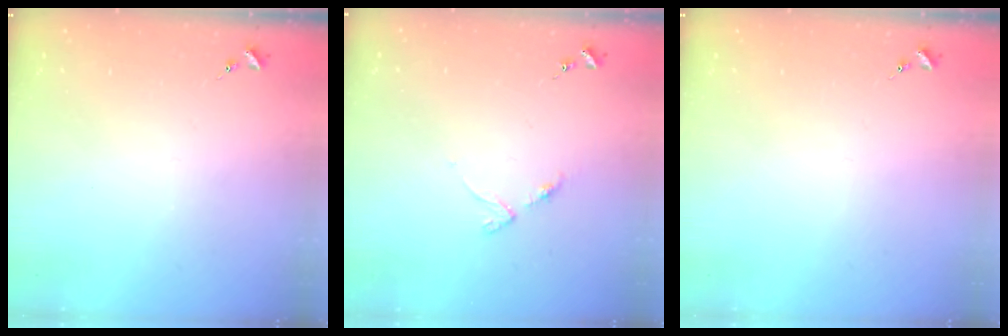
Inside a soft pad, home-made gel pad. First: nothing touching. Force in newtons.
{"total": 4.0, "press": 3.9, "slide": 0.4}
{"total": 0.0}